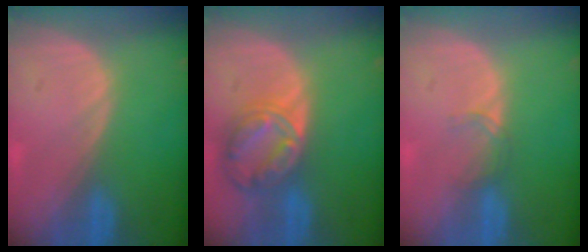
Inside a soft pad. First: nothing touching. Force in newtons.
{"total": 8.2, "press": 7.0, "slide": 4.3}
{"total": 1.5, "press": 1.5, "slide": 0.2}